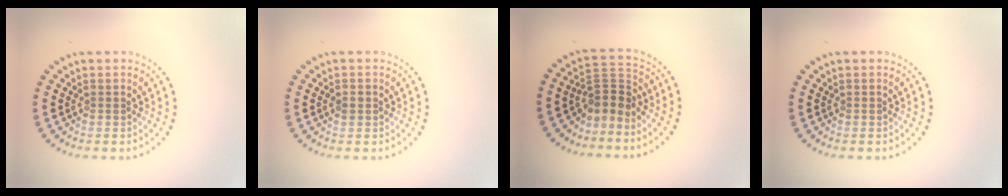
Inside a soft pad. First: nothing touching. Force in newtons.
{"total": 1.1, "press": 1.1, "slide": 0.1}
{"total": 2.8, "press": 2.1, "slide": 1.9}
{"total": 0.0}